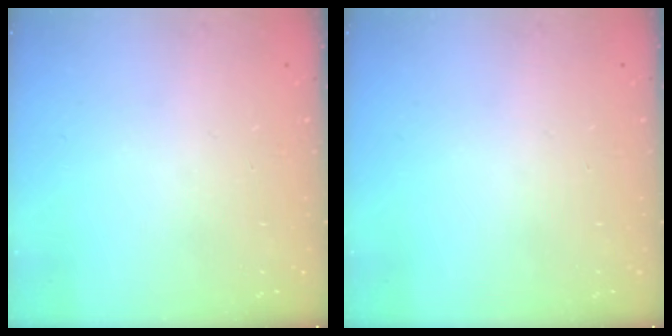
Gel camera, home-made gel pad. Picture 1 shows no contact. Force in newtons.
{"total": 0.0}